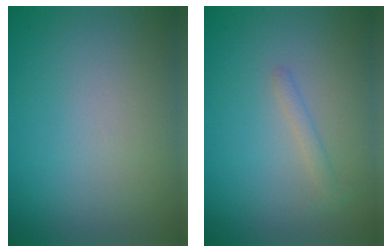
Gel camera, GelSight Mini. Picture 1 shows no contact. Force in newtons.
{"total": 1.1, "press": 1.1, "slide": 0.0}